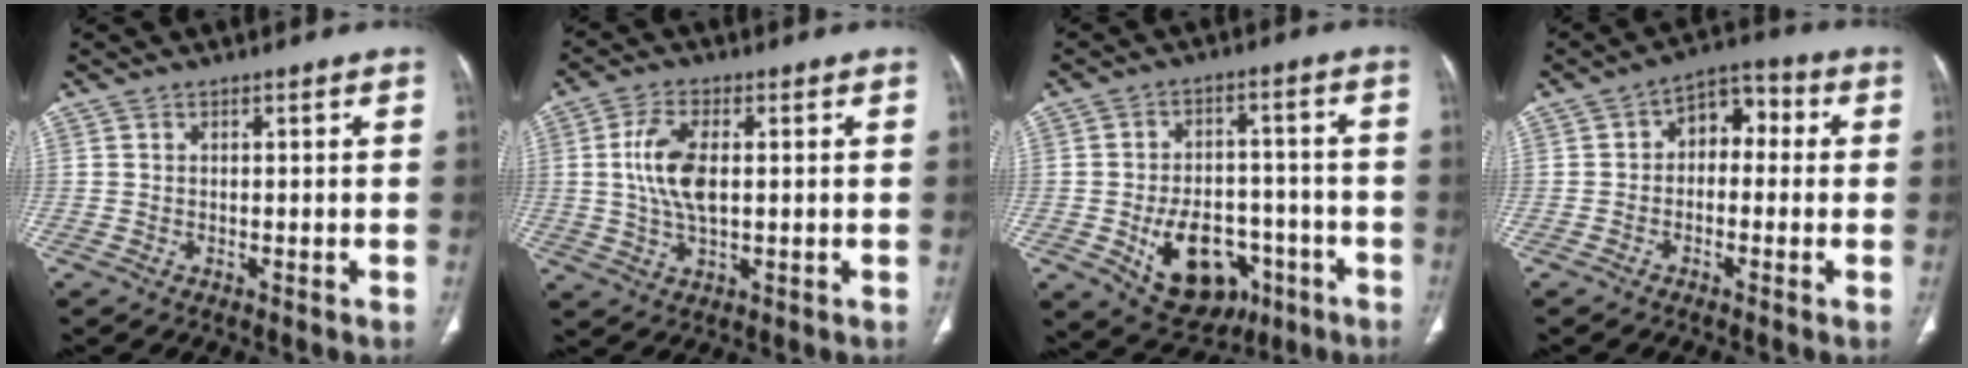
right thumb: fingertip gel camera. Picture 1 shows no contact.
{"total": 8.9, "force": [0.9, 4.3, 7.7], "torque": [-0.165, 0.001, 0.019]}
{"total": 15.5, "force": [-6.0, 10.2, 10.1], "torque": [-0.118, 0.028, -0.075]}
{"total": 7.2, "force": [0.1, 5.0, 5.2], "torque": [-0.047, 0.034, -0.014]}